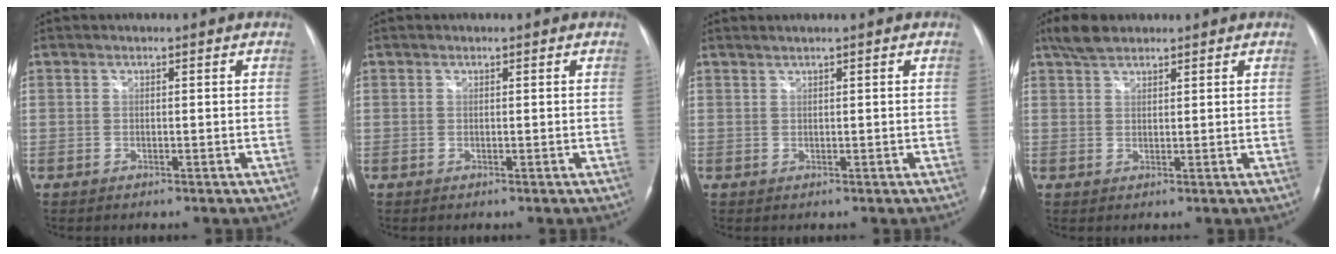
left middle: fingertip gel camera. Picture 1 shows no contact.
{"total": 0.0}
{"total": 0.7, "force": [0.7, -0.2, 0.3], "torque": [-0.010, 0.005, 0.017]}
{"total": 3.9, "force": [3.1, 1.5, 1.7], "torque": [-0.043, 0.014, 0.061]}